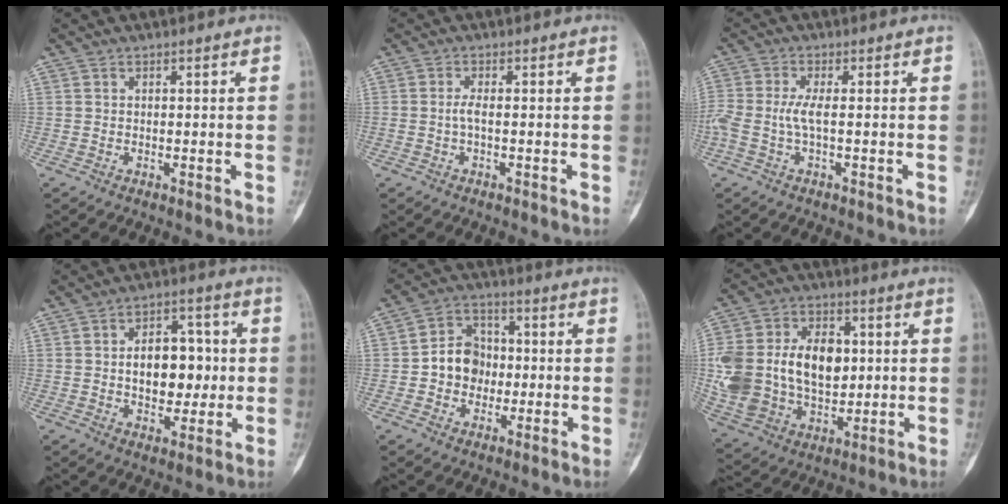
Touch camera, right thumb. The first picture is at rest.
{"total": 1.6, "force": [-0.3, 0.4, 1.5], "torque": [-0.035, 0.000, -0.007]}
{"total": 4.3, "force": [-0.6, 1.2, 4.1], "torque": [-0.120, 0.005, -0.016]}
{"total": 11.6, "force": [0.2, 7.4, 8.9], "torque": [-0.090, 0.014, 0.005]}
{"total": 9.0, "force": [-0.9, 7.7, 4.7], "torque": [-0.043, 0.027, -0.025]}
{"total": 24.3, "force": [1.7, 16.7, 17.6], "torque": [-0.353, 0.008, 0.051]}